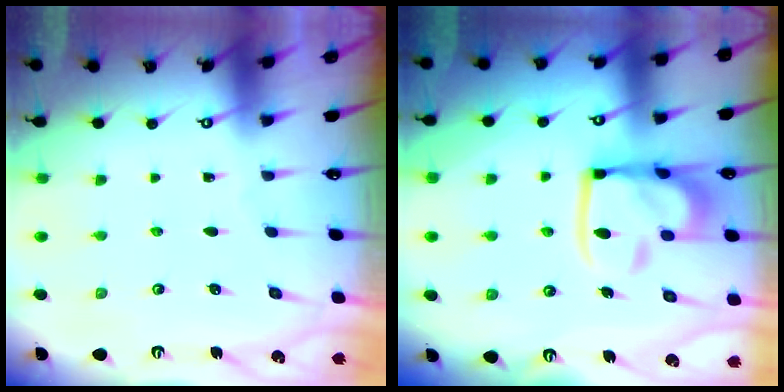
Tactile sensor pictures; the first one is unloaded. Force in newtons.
{"total": 15.4, "press": 15.3, "slide": 1.7}